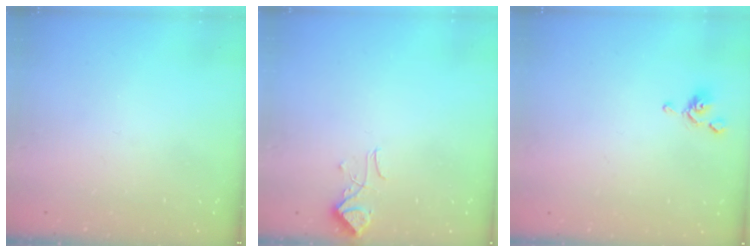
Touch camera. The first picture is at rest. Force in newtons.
{"total": 1.4, "press": 1.1, "slide": 0.8}
{"total": 0.0}